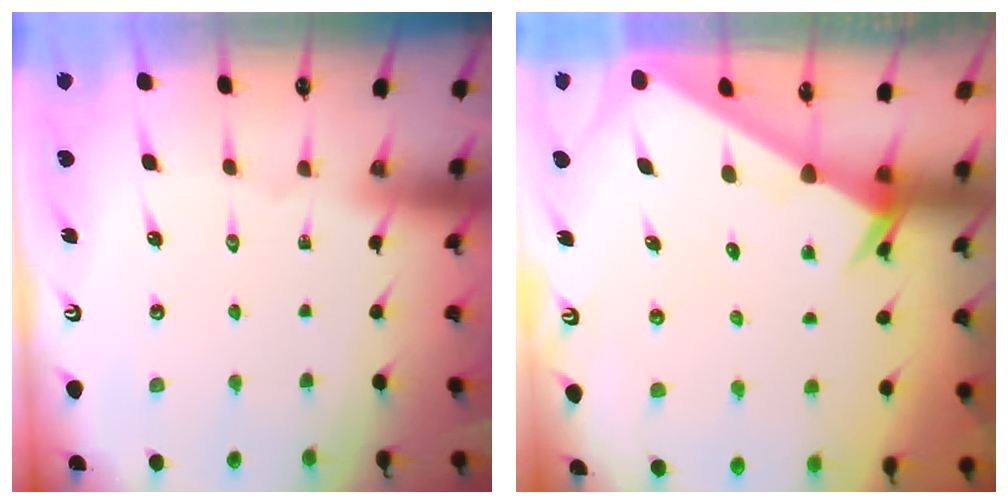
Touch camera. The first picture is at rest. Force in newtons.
{"total": 2.4, "press": 2.4, "slide": 0.1}